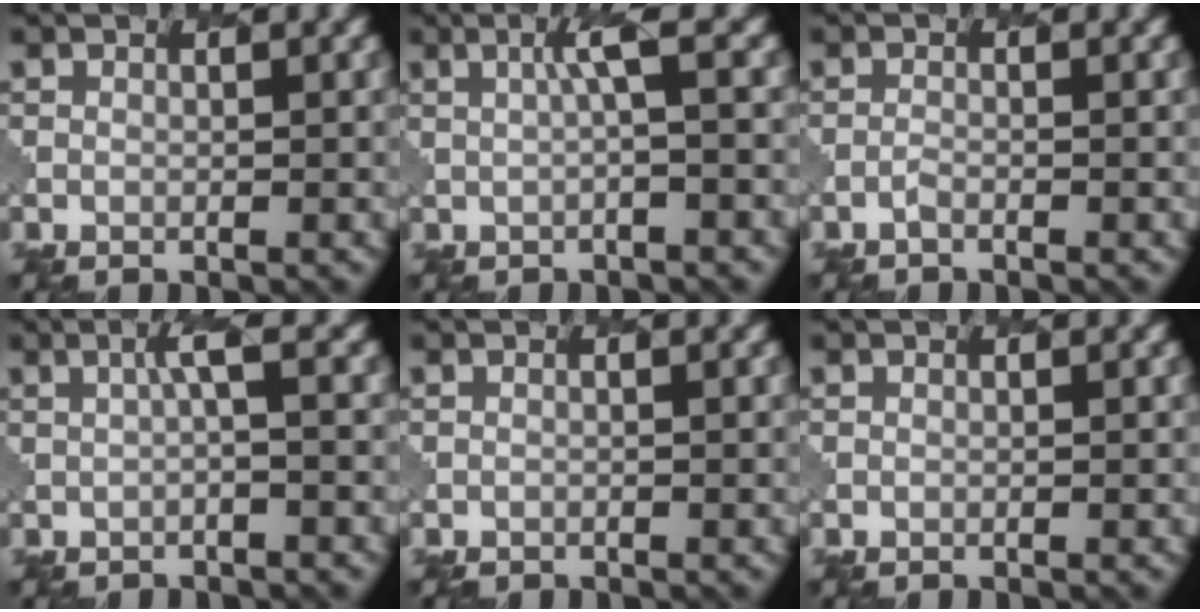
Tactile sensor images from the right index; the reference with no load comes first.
{"total": 2.6, "force": [0.6, 0.4, 2.5], "torque": [-0.040, 0.002, 0.010]}
{"total": 0.6, "force": [-0.6, 0.2, 0.2], "torque": [0.001, 0.000, -0.016]}
{"total": 2.0, "force": [0.4, 0.3, 2.0], "torque": [-0.032, 0.002, 0.005]}
{"total": 0.6, "force": [-0.5, 0.2, -0.2], "torque": [-0.001, -0.005, -0.009]}
{"total": 0.0}